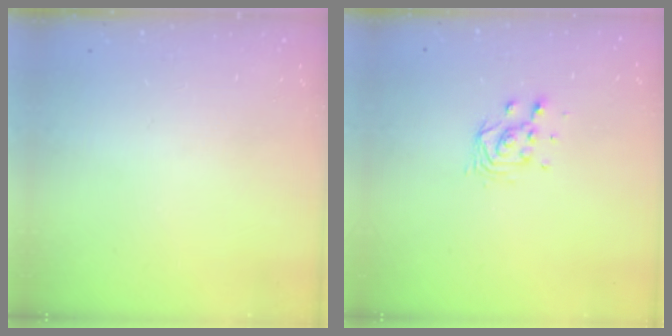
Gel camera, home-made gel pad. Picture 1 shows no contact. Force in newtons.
{"total": 5.0, "press": 5.0, "slide": 0.1}